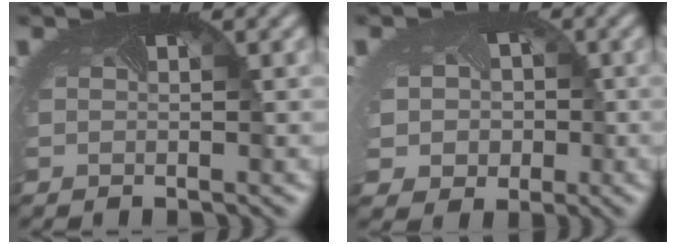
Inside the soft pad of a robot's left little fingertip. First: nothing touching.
{"total": 6.1, "force": [-0.8, 5.5, 2.6], "torque": [-0.053, -0.013, -0.028]}